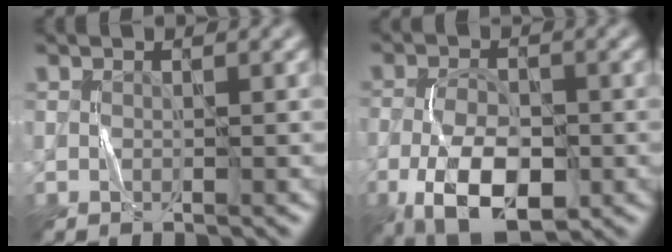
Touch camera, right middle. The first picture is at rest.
{"total": 7.5, "force": [-3.1, 3.7, 5.7], "torque": [-0.116, -0.007, -0.059]}